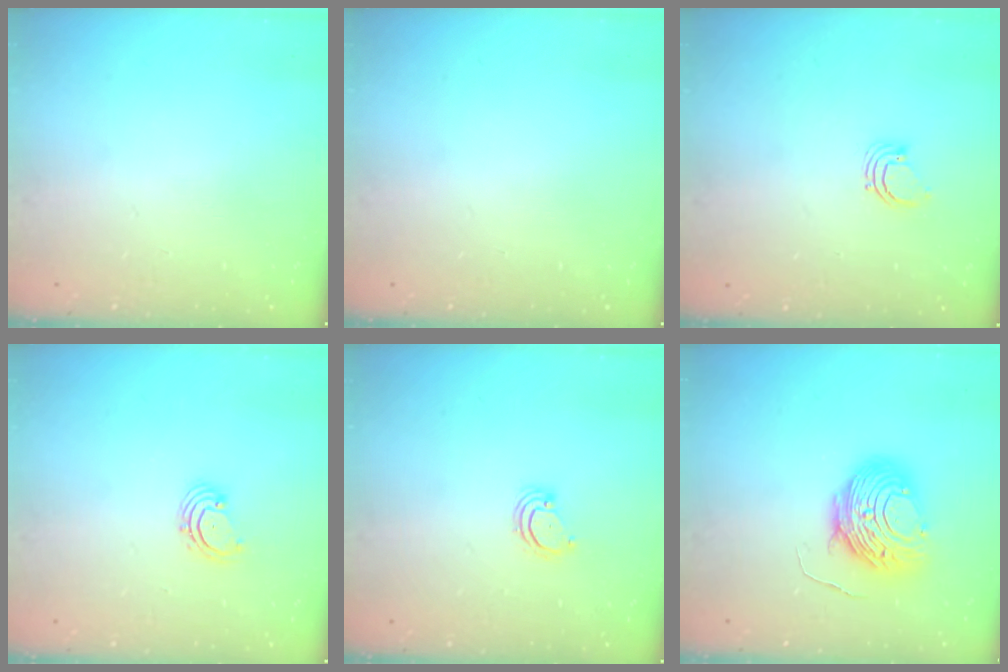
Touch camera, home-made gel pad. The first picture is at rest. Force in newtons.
{"total": 0.0}
{"total": 2.5, "press": 2.5, "slide": 0.1}
{"total": 1.8, "press": 1.7, "slide": 0.7}
{"total": 2.9, "press": 2.9, "slide": 0.3}
{"total": 11.6, "press": 11.5, "slide": 1.2}